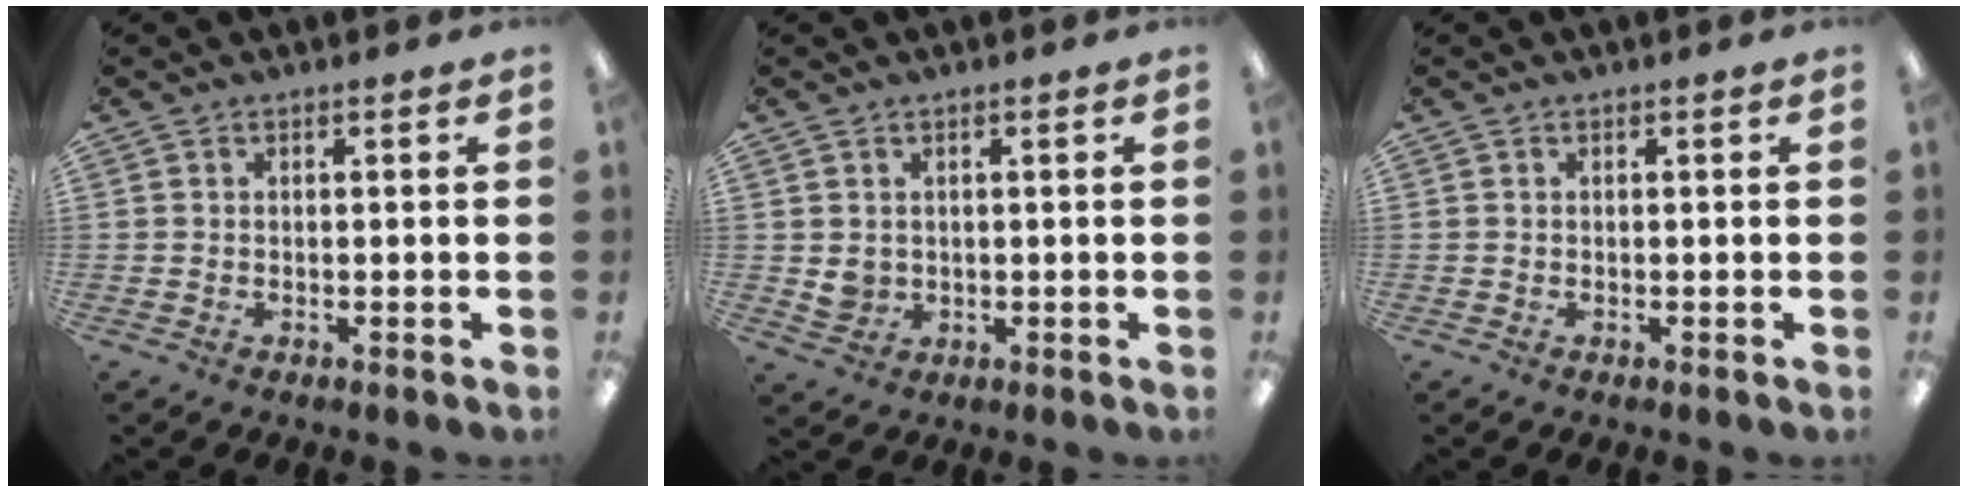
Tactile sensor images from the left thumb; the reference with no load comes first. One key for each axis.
{"total": 2.9, "fx": 0.8, "fy": 2.6, "fz": 0.8, "tx": -0.010, "ty": 0.000, "tz": 0.016}
{"total": 0.0}